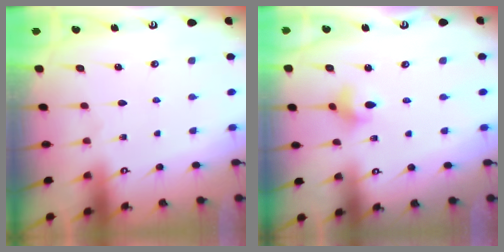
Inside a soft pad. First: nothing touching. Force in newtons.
{"total": 4.2, "press": 4.1, "slide": 0.6}